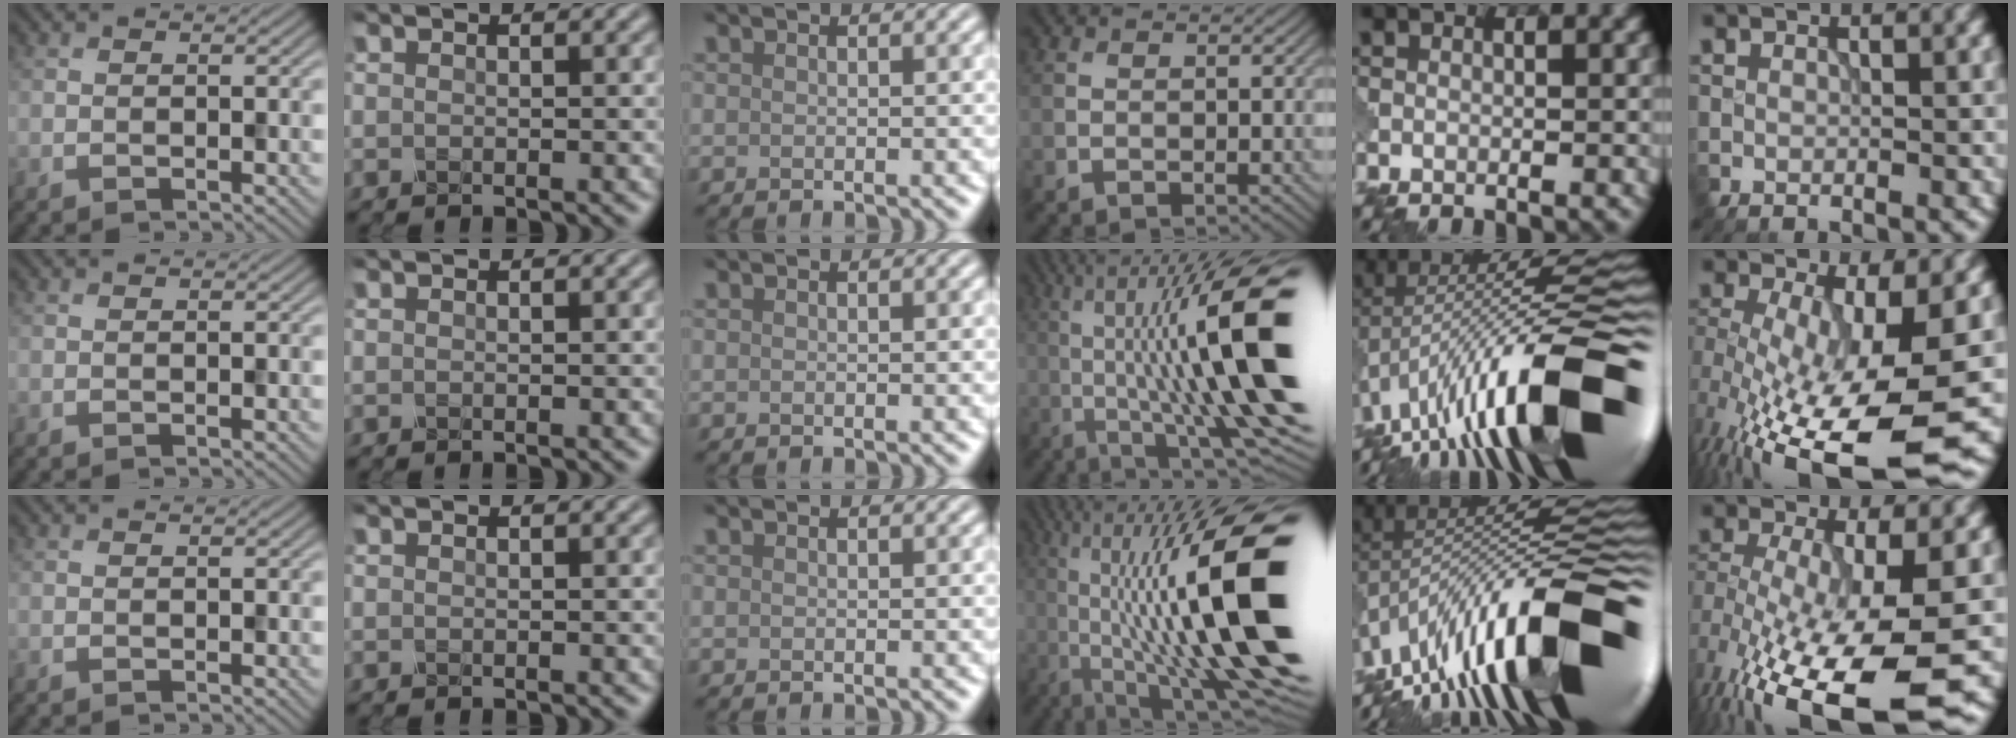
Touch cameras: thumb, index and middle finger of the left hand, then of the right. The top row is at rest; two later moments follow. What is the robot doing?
{"motion": "shake", "object": "plastic piggy bank"}